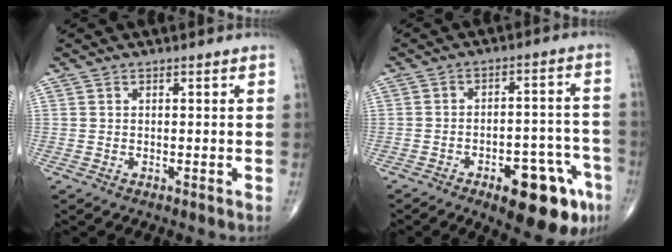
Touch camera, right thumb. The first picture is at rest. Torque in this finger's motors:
{"motor_torque": [1.68, 1.48, 0.66, -0.79, 0.25]}